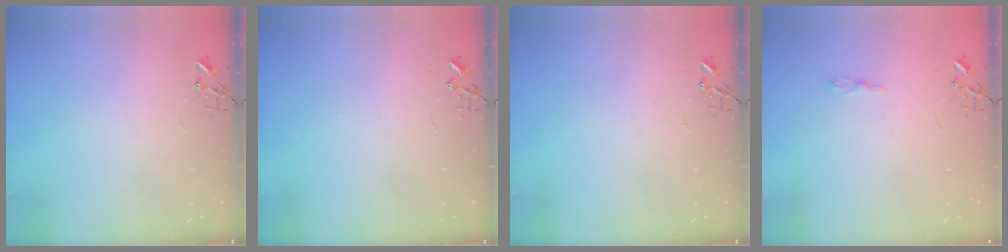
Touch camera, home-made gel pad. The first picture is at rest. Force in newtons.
{"total": 0.0}
{"total": 0.0}
{"total": 3.8, "press": 3.8, "slide": 0.4}